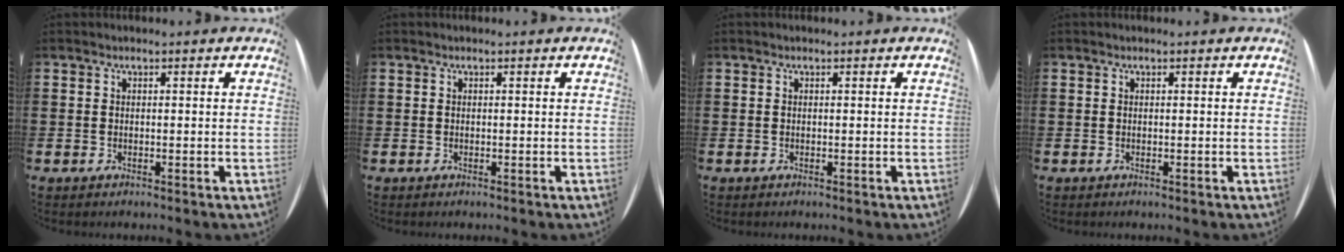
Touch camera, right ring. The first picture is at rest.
{"total": 0.0}
{"total": 0.0}
{"total": 0.0}